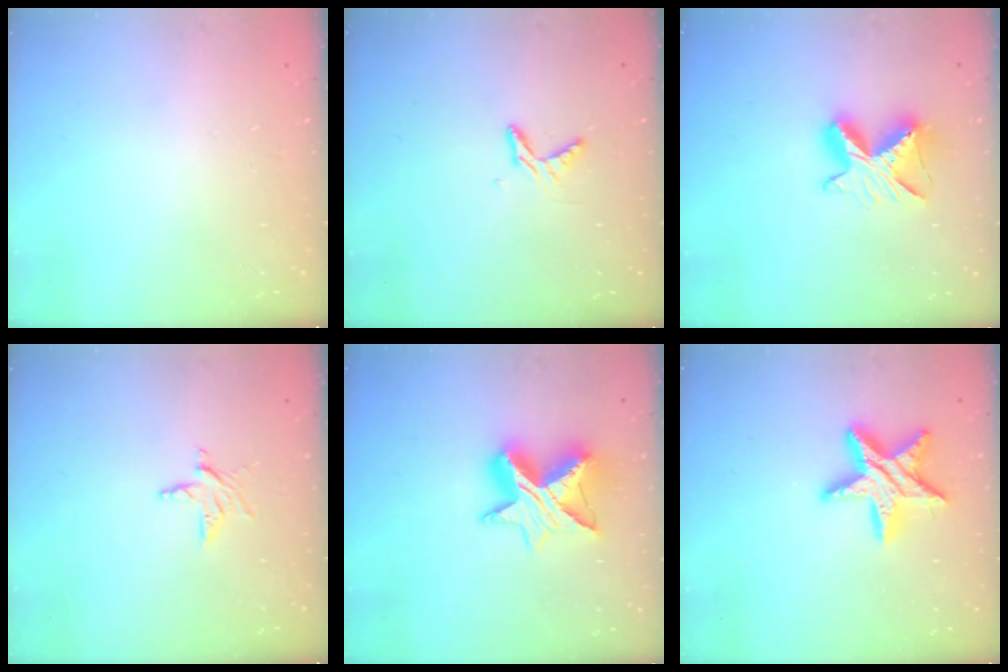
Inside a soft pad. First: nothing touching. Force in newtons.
{"total": 6.4, "press": 6.4, "slide": 0.6}
{"total": 9.5, "press": 9.5, "slide": 0.3}
{"total": 4.2, "press": 4.2, "slide": 0.3}
{"total": 11.4, "press": 11.3, "slide": 1.0}
{"total": 15.1, "press": 15.1, "slide": 0.9}